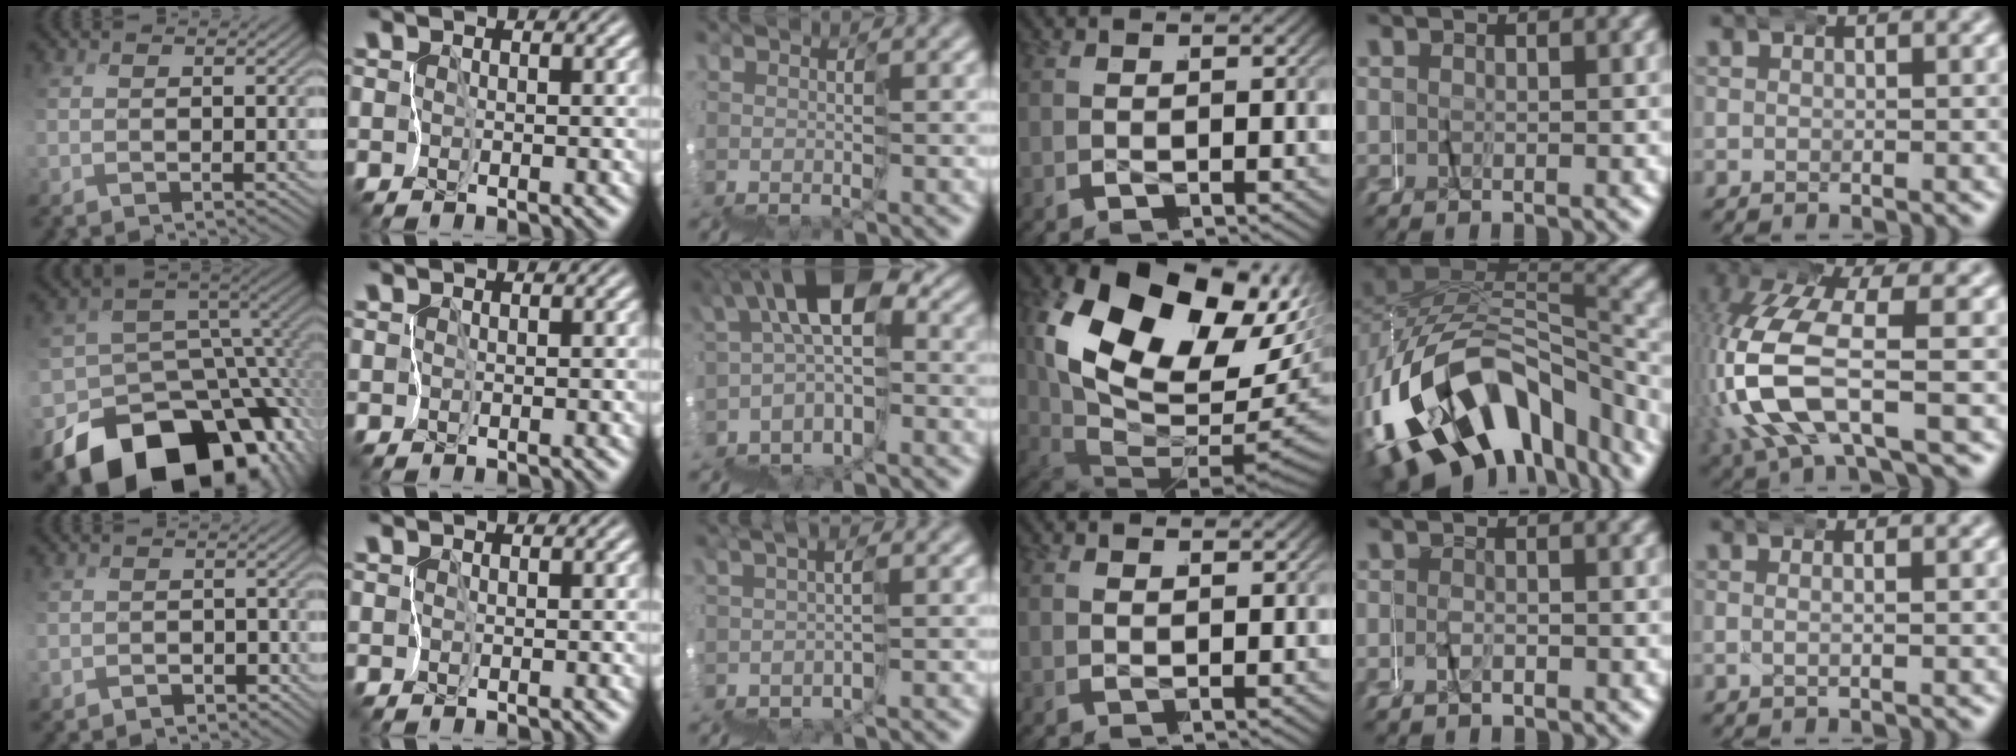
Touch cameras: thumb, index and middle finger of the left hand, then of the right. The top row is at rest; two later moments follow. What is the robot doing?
{"motion": "wrap", "object": "masking tape"}